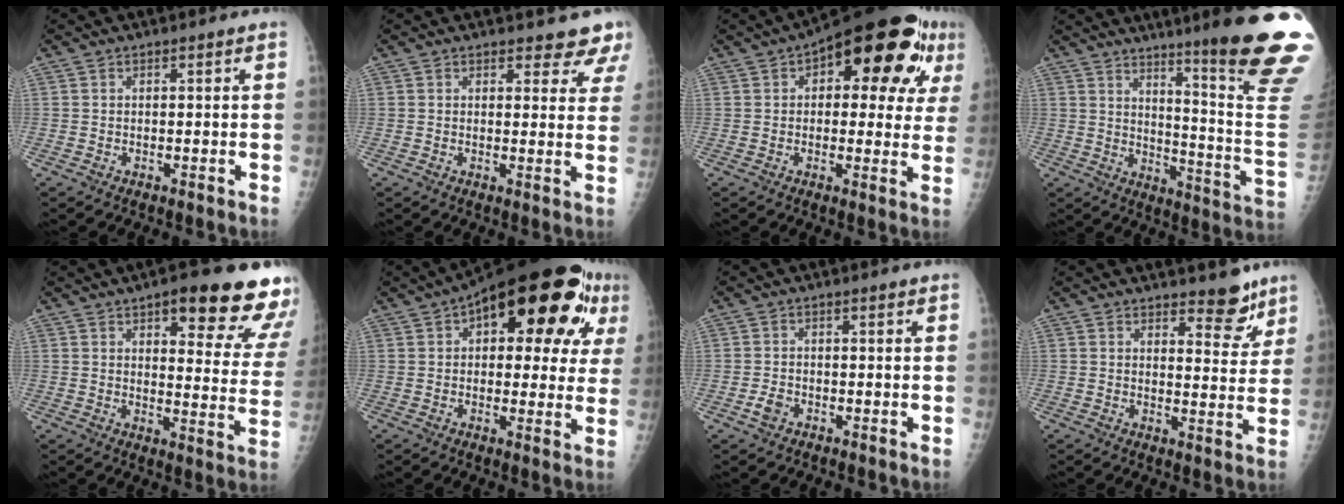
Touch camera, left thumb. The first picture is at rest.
{"total": 5.8, "force": [5.3, 2.1, 1.1], "torque": [0.025, -0.028, 0.041]}
{"total": 20.4, "force": [7.8, 9.4, 16.3], "torque": [-0.180, 0.014, 0.098]}
{"total": 23.4, "force": [15.6, 0.3, 17.5], "torque": [-0.201, -0.120, 0.215]}
{"total": 20.4, "force": [13.2, 6.2, 14.3], "torque": [-0.133, -0.056, 0.156]}
{"total": 23.3, "force": [9.3, 10.5, 18.6], "torque": [-0.227, 0.017, 0.123]}
{"total": 2.2, "force": [-1.1, 1.5, 1.2], "torque": [-0.024, 0.004, -0.020]}
{"total": 6.6, "force": [5.1, 2.6, 3.4], "torque": [-0.014, -0.036, 0.068]}